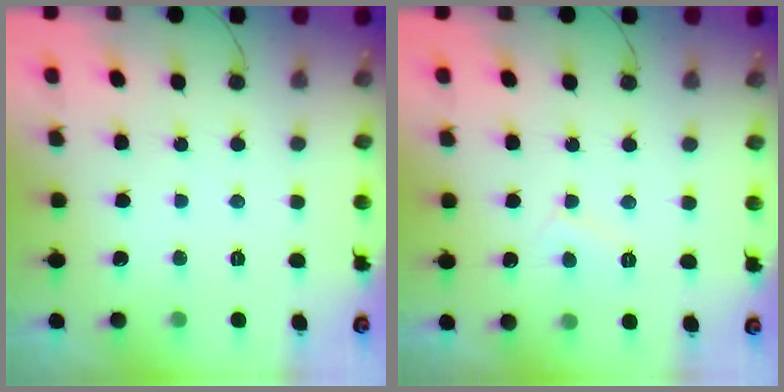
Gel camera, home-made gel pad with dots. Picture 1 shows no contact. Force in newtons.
{"total": 4.9, "press": 4.8, "slide": 0.6}